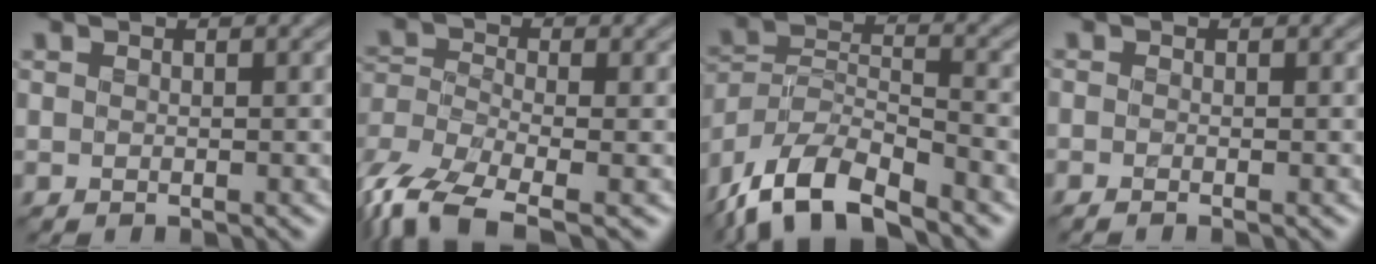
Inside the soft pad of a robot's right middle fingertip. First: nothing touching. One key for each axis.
{"total": 7.1, "fx": -5.0, "fy": 2.4, "fz": 4.4, "tx": -0.092, "ty": -0.011, "tz": -0.110}
{"total": 9.8, "fx": -7.9, "fy": 3.2, "fz": 4.8, "tx": -0.090, "ty": -0.006, "tz": -0.154}
{"total": 0.5, "fx": -0.5, "fy": -0.1, "fz": 0.3, "tx": -0.005, "ty": -0.006, "tz": -0.010}